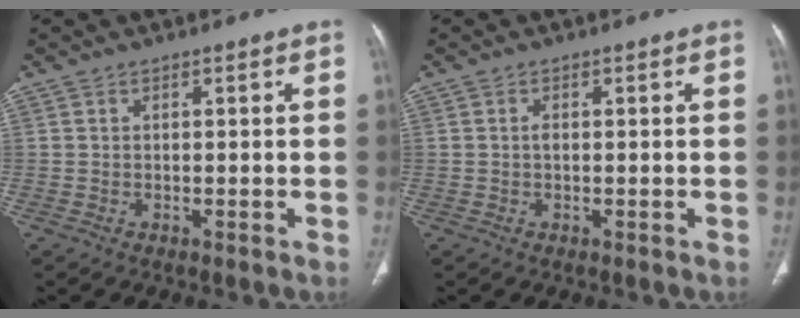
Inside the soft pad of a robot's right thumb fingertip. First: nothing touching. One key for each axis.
{"total": 0.8, "fx": -0.1, "fy": 0.5, "fz": 0.7, "tx": -0.011, "ty": 0.001, "tz": -0.003}